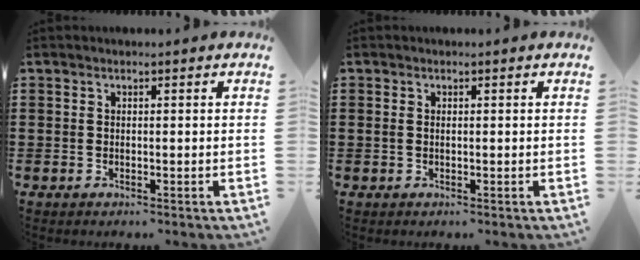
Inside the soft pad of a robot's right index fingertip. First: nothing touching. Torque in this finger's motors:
{"motor_torque": [-0.63, 1.13, -0.02, -0.01]}